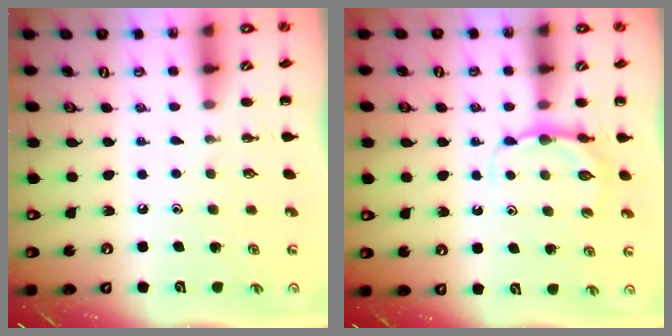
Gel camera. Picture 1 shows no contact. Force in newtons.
{"total": 5.2, "press": 5.2, "slide": 0.9}